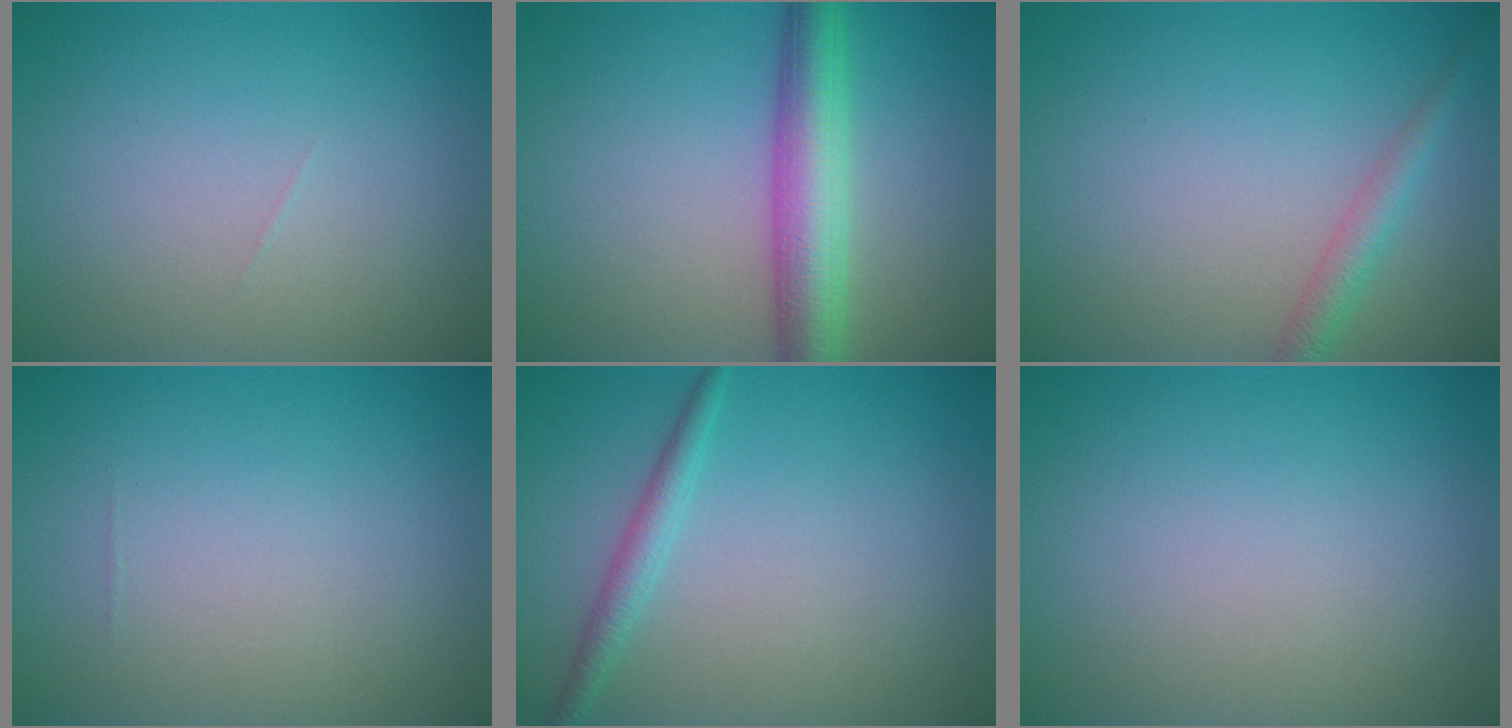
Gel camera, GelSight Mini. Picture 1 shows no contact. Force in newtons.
{"total": 5.8, "press": 5.8, "slide": 0.2}
{"total": 2.1, "press": 2.1, "slide": 0.1}
{"total": 0.0}
{"total": 1.8, "press": 1.8, "slide": 0.0}
{"total": 0.0}